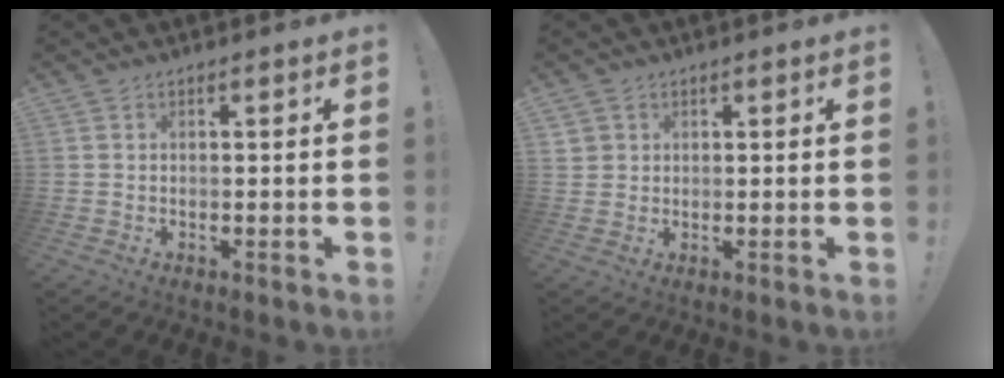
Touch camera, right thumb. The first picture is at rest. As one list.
[{"total": 2.4, "force": [1.4, 1.9, 0.5], "torque": [-0.009, -0.004, 0.026]}]